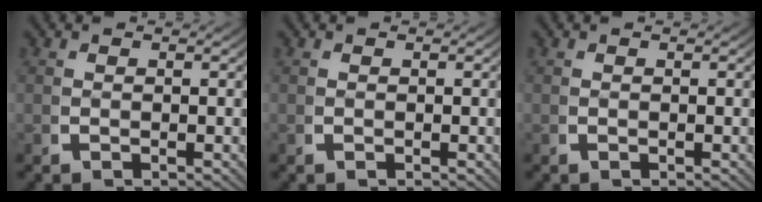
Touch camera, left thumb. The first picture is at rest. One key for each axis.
{"total": 0.0}
{"total": 0.0}